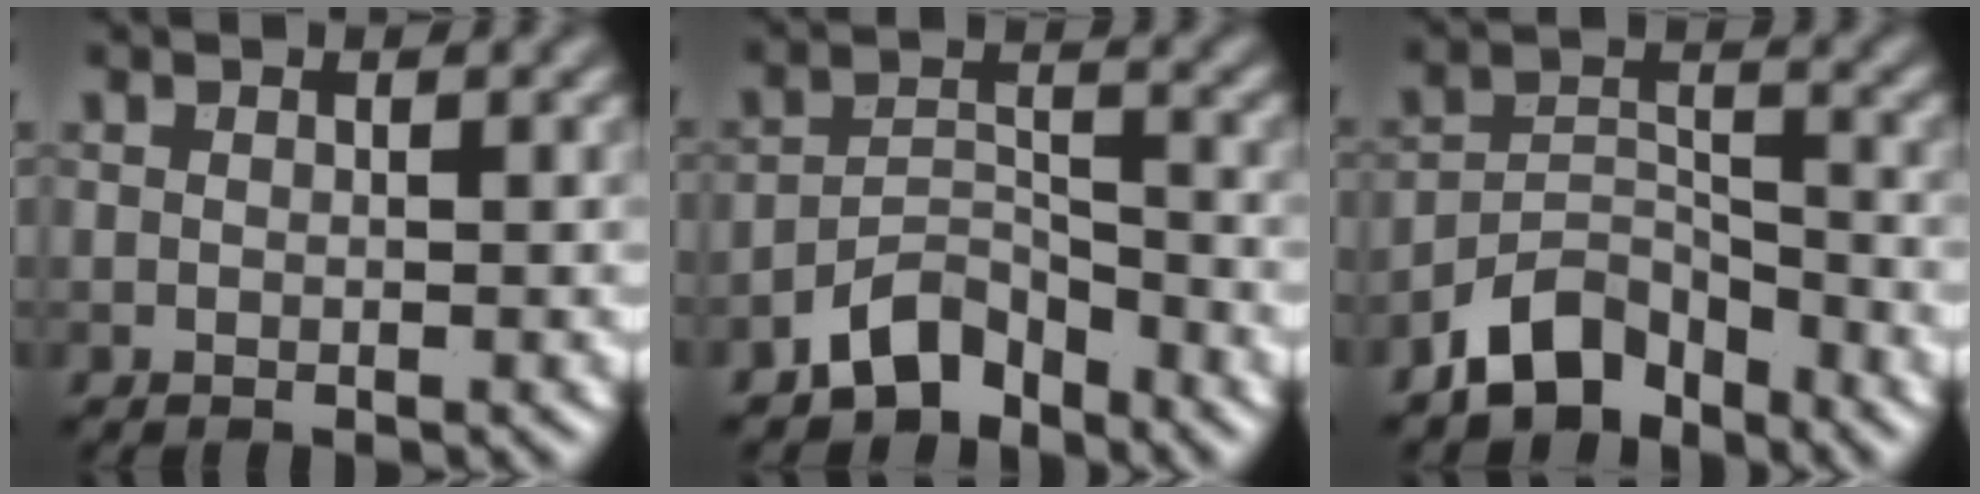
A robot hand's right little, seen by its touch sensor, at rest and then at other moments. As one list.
[{"total": 4.2, "force": [-3.4, 1.8, 1.5], "torque": [-0.020, 0.007, -0.072]}, {"total": 5.5, "force": [-4.3, 2.6, 2.1], "torque": [-0.024, 0.001, -0.088]}]